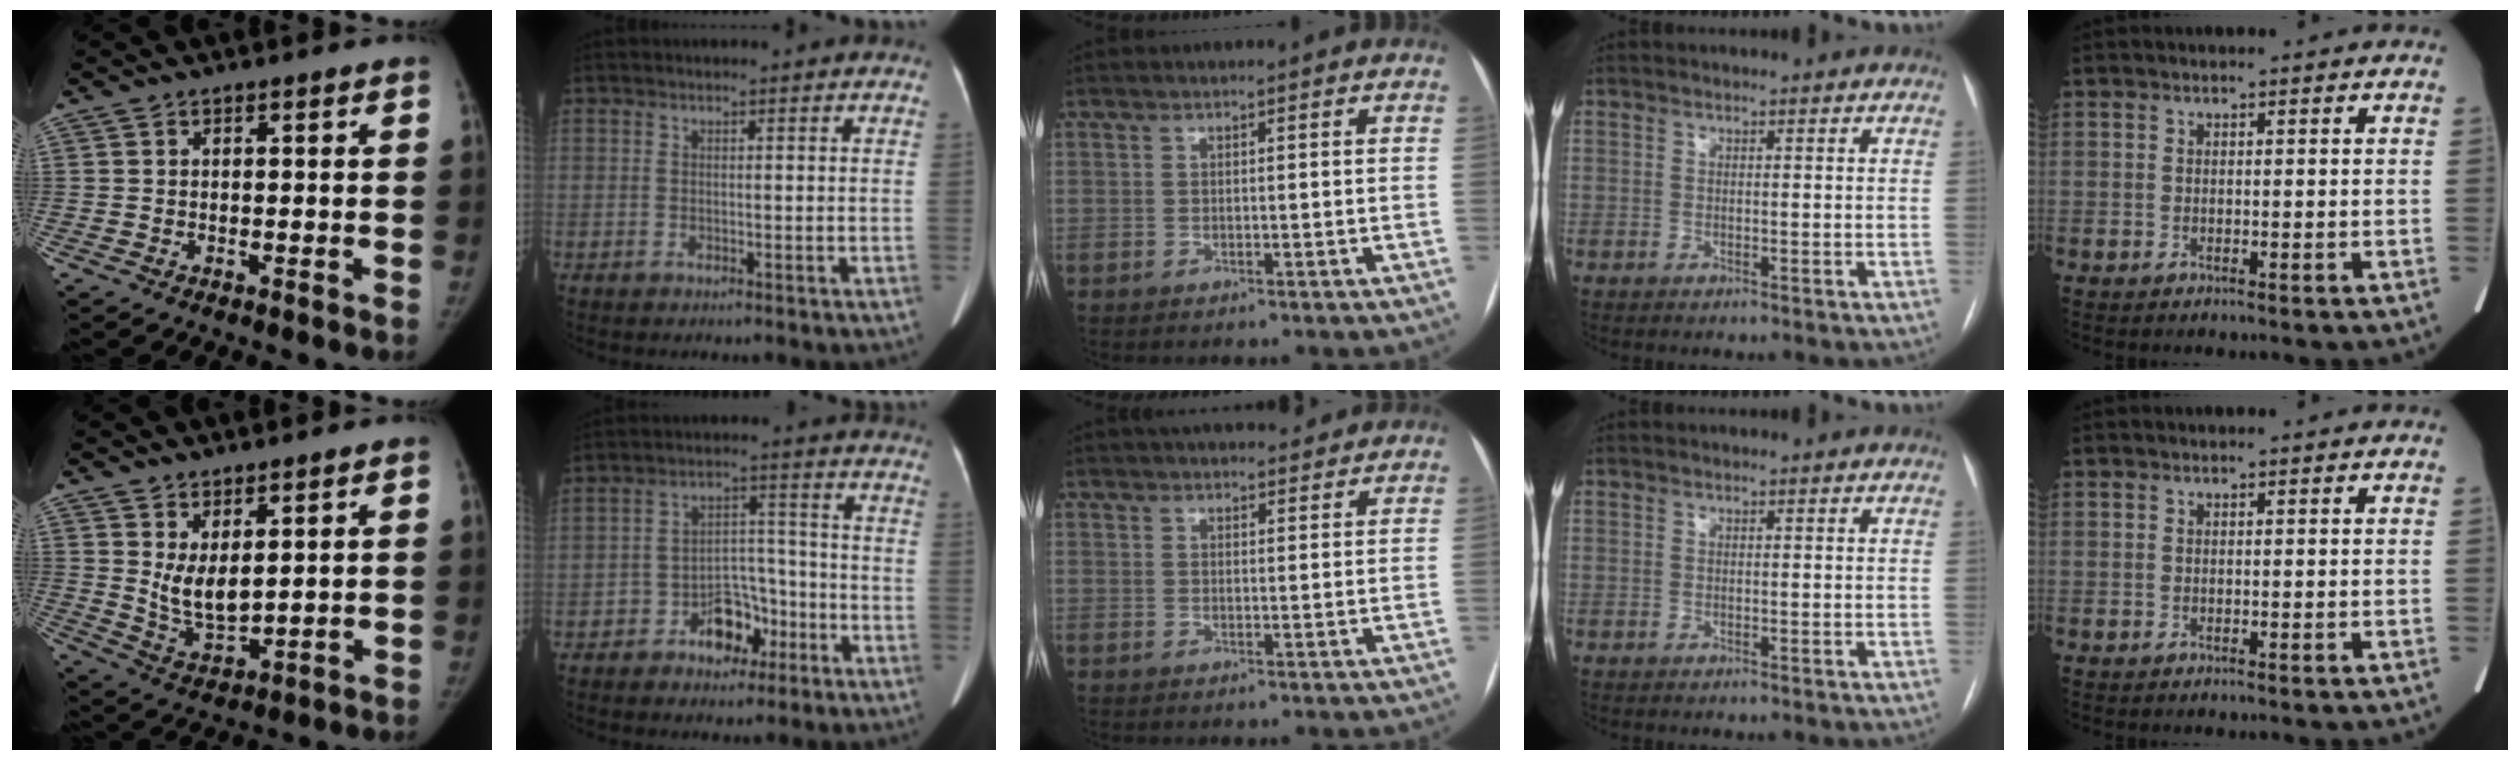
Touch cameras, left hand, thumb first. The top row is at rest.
{"thumb": {"total": 7.1, "force": [2.6, 3.4, 5.6], "torque": [-0.088, -0.038, 0.066]}, "index": {"total": 7.1, "force": [-3.9, 4.4, 4.0], "torque": [-0.069, 0.029, -0.059]}, "middle": {"total": 9.2, "force": [8.2, 2.5, 3.3], "torque": [-0.036, 0.016, 0.105]}}